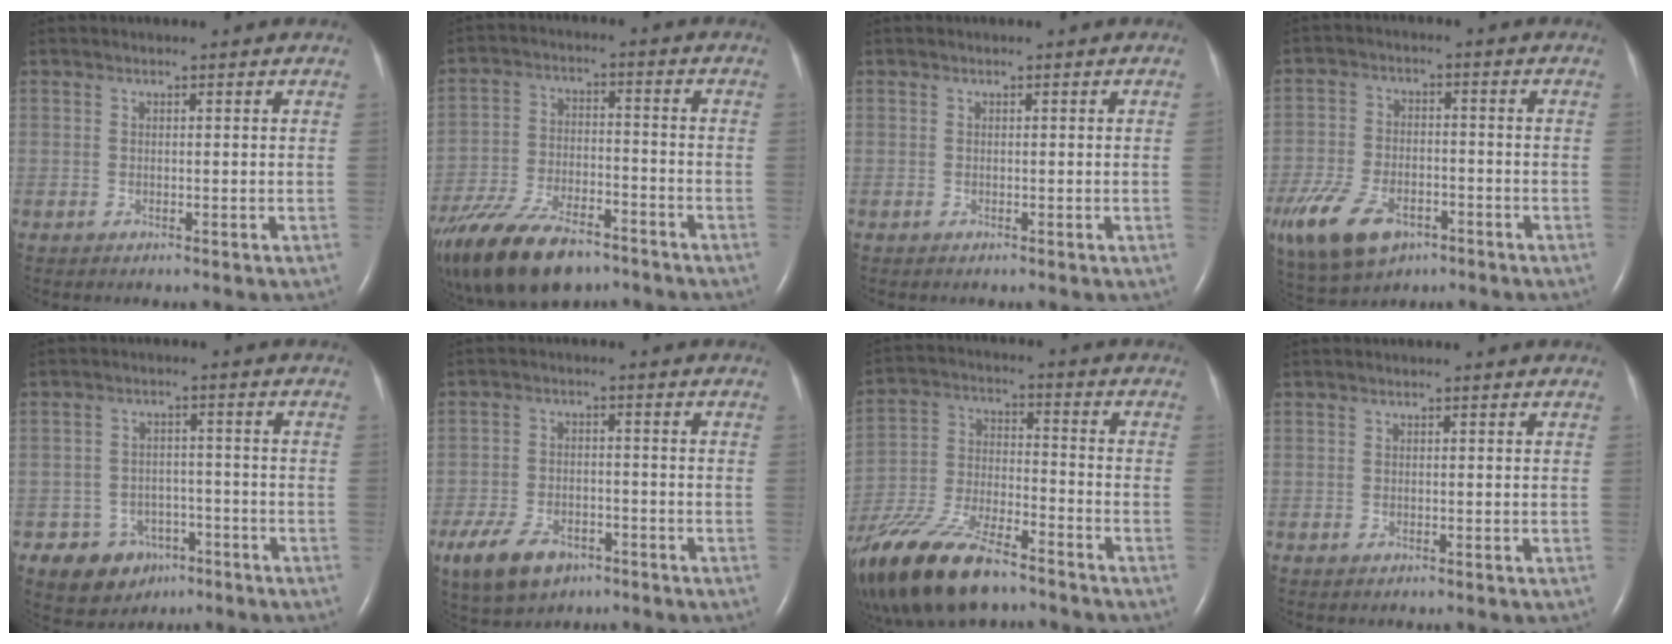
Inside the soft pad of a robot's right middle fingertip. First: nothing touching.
{"total": 18.7, "force": [-13.6, 7.2, 10.6], "torque": [-0.238, -0.024, -0.235]}
{"total": 0.0}
{"total": 17.1, "force": [-9.4, 9.8, 10.5], "torque": [-0.274, -0.017, -0.159]}
{"total": 7.0, "force": [-3.9, 5.6, 1.7], "torque": [-0.029, 0.010, -0.050]}
{"total": 10.8, "force": [-6.4, 6.4, 5.9], "torque": [-0.130, -0.005, -0.105]}
{"total": 21.6, "force": [-16.0, 6.1, 13.1], "torque": [-0.306, -0.042, -0.291]}
{"total": 0.0}